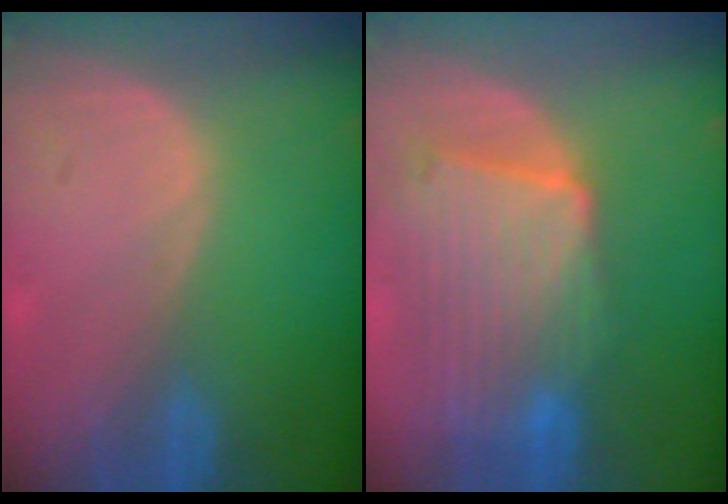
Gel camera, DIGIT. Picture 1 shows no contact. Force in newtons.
{"total": 10.4, "press": 9.1, "slide": 5.0}